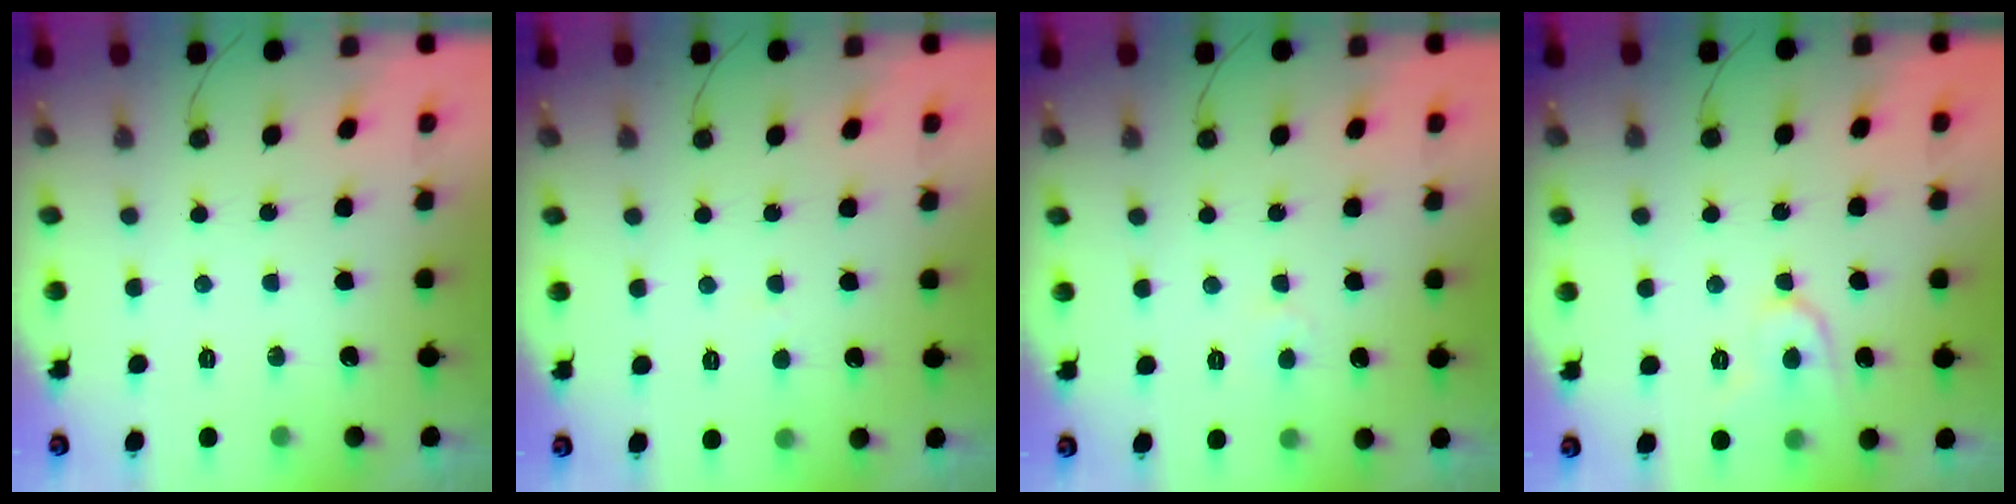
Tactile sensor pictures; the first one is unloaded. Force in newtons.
{"total": 2.4, "press": 2.4, "slide": 0.2}
{"total": 3.1, "press": 3.0, "slide": 0.3}
{"total": 6.9, "press": 6.9, "slide": 0.6}